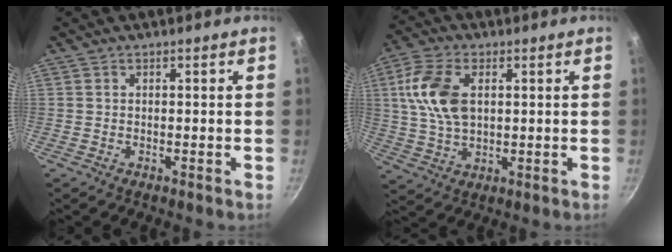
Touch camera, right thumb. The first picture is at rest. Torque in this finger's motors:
{"motor_torque": [-0.46, 1.41, 1.12, 0.11, 0.09]}